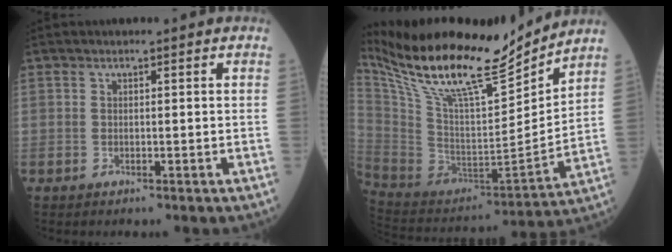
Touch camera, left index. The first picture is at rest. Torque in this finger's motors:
{"motor_torque": [1.00, -1.13, 0.34, 0.10]}